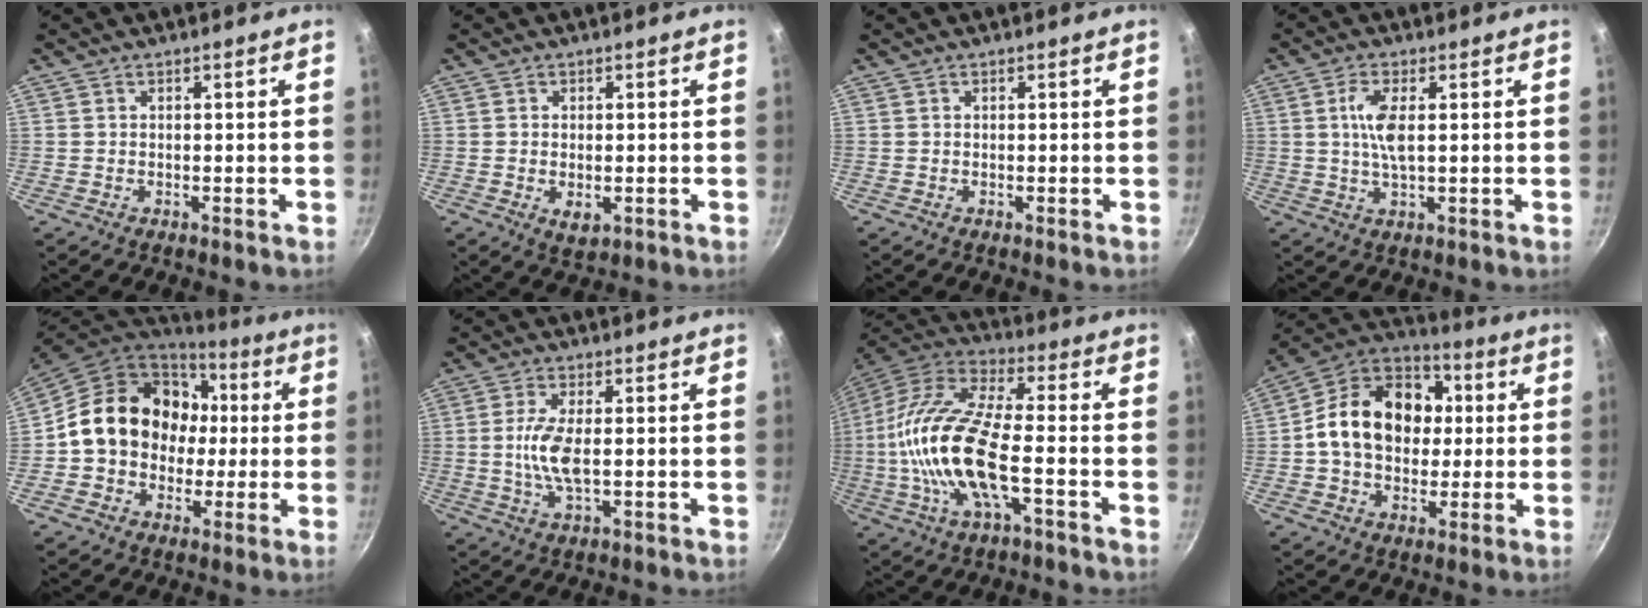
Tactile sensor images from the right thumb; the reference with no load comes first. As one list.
[{"total": 3.4, "force": [-0.7, 1.9, 2.7], "torque": [-0.044, -0.010, -0.008]}, {"total": 0.0}, {"total": 5.2, "force": [0.8, 1.6, 4.9], "torque": [-0.107, 0.001, 0.016]}, {"total": 17.8, "force": [1.5, 14.9, 9.7], "torque": [-0.126, 0.042, 0.020]}, {"total": 6.7, "force": [-0.1, 2.2, 6.3], "torque": [-0.139, -0.001, -0.005]}, {"total": 19.5, "force": [-3.6, 6.8, 18.0], "torque": [-0.361, 0.031, -0.084]}, {"total": 18.9, "force": [1.6, 14.4, 12.1], "torque": [-0.174, 0.027, 0.009]}]